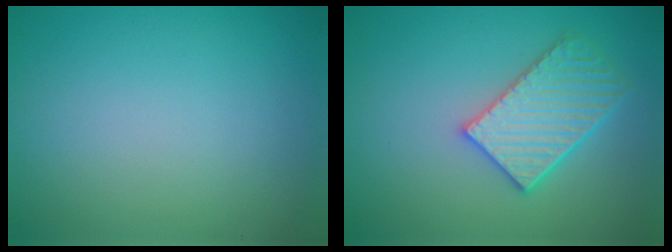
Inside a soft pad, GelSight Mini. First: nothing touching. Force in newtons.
{"total": 4.0, "press": 3.8, "slide": 1.4}